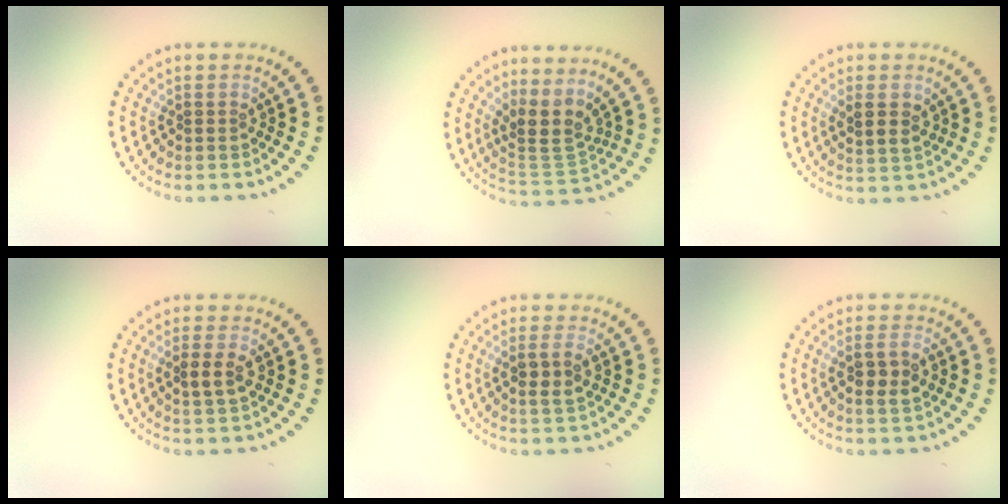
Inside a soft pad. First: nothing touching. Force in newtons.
{"total": 3.3, "press": 2.4, "slide": 2.2}
{"total": 2.4, "press": 2.2, "slide": 0.8}
{"total": 2.2, "press": 2.2, "slide": 0.5}
{"total": 2.2, "press": 2.1, "slide": 0.7}
{"total": 2.8, "press": 2.7, "slide": 0.6}